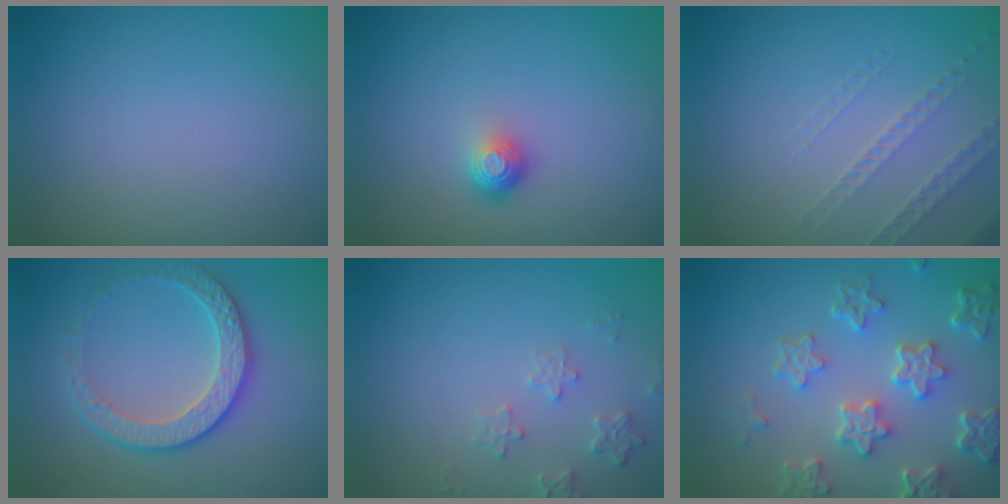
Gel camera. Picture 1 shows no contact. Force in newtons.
{"total": 1.8, "press": 1.2, "slide": 1.3}
{"total": 1.4, "press": 1.0, "slide": 0.9}
{"total": 3.9, "press": 3.5, "slide": 1.8}
{"total": 1.9, "press": 1.8, "slide": 0.2}
{"total": 6.1, "press": 4.7, "slide": 4.0}